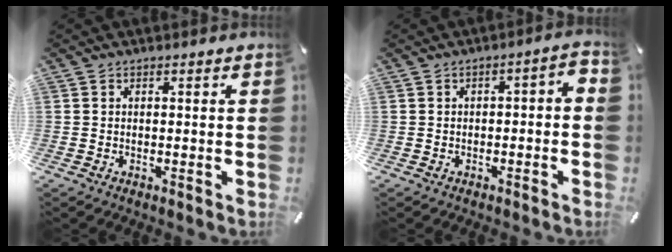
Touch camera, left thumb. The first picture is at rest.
{"total": 3.6, "force": [-2.1, 1.5, 2.5], "torque": [-0.040, 0.019, -0.041]}